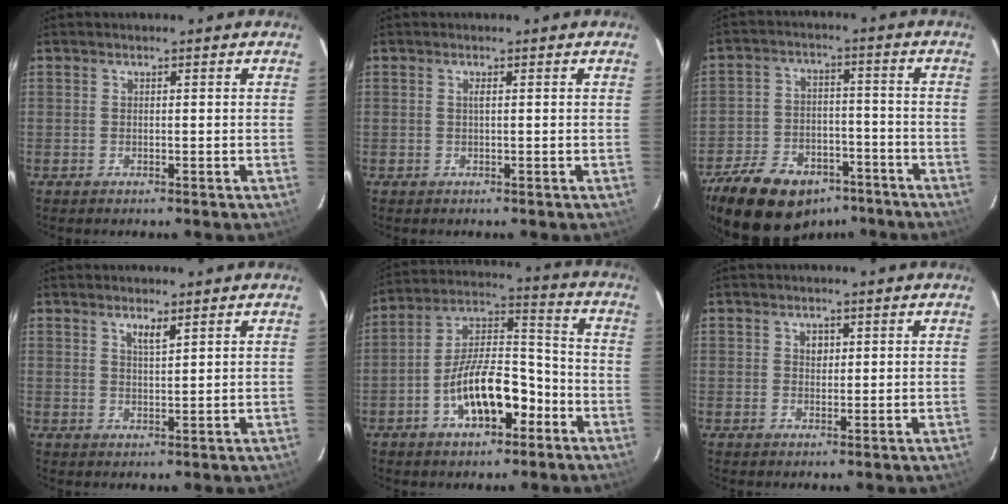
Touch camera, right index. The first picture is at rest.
{"total": 0.6, "force": [0.1, -0.2, 0.6], "torque": [-0.011, 0.001, 0.000]}
{"total": 20.3, "force": [-13.7, 11.4, 9.6], "torque": [-0.215, 0.011, -0.200]}
{"total": 2.5, "force": [1.6, 0.5, 1.8], "torque": [-0.029, 0.002, 0.029]}
{"total": 14.1, "force": [-6.4, 6.1, 10.9], "torque": [-0.200, 0.024, -0.103]}
{"total": 1.6, "force": [0.5, 1.4, 0.6], "torque": [-0.007, 0.006, 0.009]}